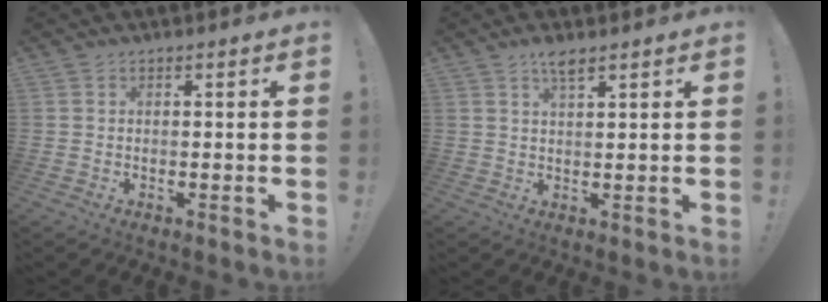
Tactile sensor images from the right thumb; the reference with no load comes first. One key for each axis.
{"total": 3.6, "fx": 2.6, "fy": 0.9, "fz": 2.3, "tx": -0.044, "ty": -0.011, "tz": 0.044}